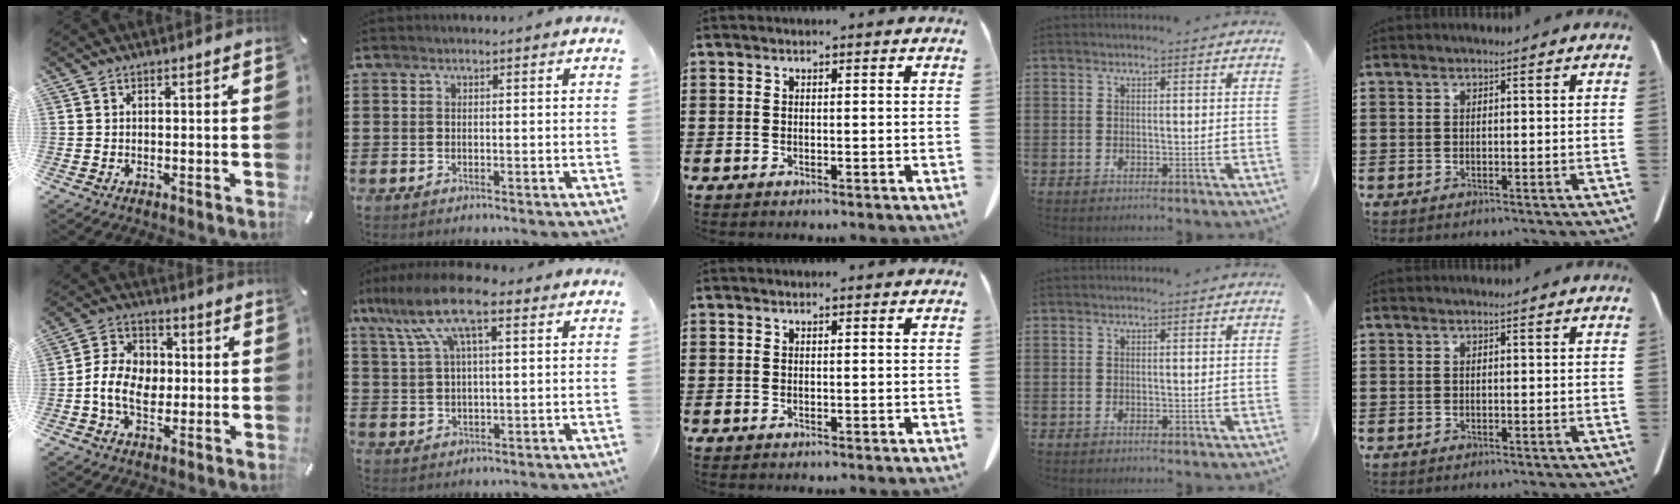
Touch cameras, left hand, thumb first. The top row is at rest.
{"thumb": {"total": 9.6, "force": [-1.7, 7.4, 5.8], "torque": [-0.123, 0.018, -0.031]}, "index": {"total": 11.2, "force": [6.7, 3.1, 8.5], "torque": [-0.192, -0.006, 0.116]}}